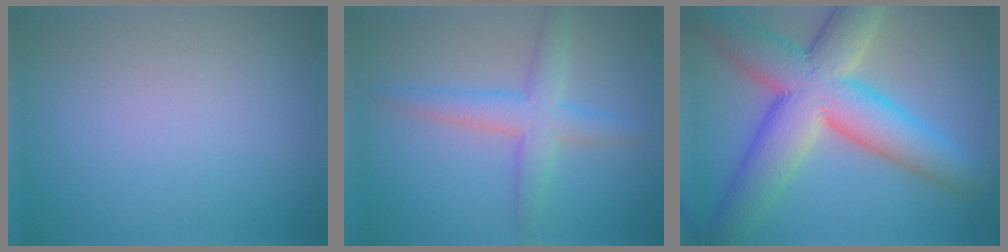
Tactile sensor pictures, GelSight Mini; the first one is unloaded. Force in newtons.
{"total": 3.8, "press": 3.8, "slide": 0.1}
{"total": 11.5, "press": 11.5, "slide": 0.5}